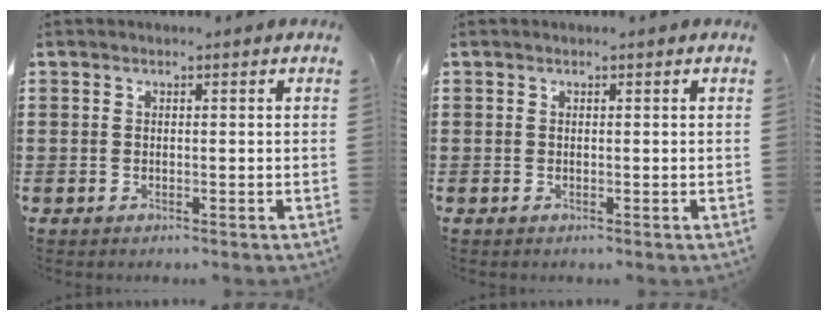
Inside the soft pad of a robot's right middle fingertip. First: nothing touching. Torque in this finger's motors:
{"motor_torque": [-0.08, -0.08, 0.00, -0.01]}